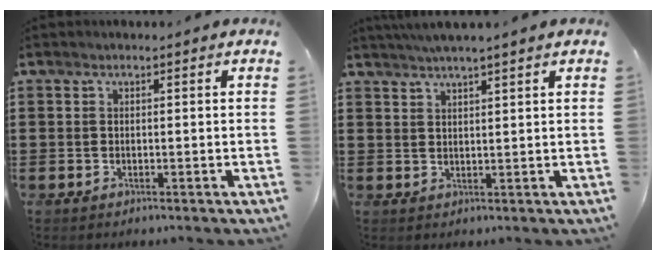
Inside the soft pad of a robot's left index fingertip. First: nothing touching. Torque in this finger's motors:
{"motor_torque": [1.74, -0.40, 0.70, 0.18]}